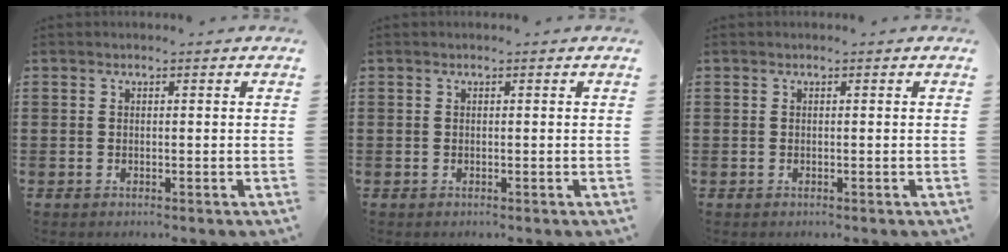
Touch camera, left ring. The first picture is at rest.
{"total": 0.0}
{"total": 0.0}